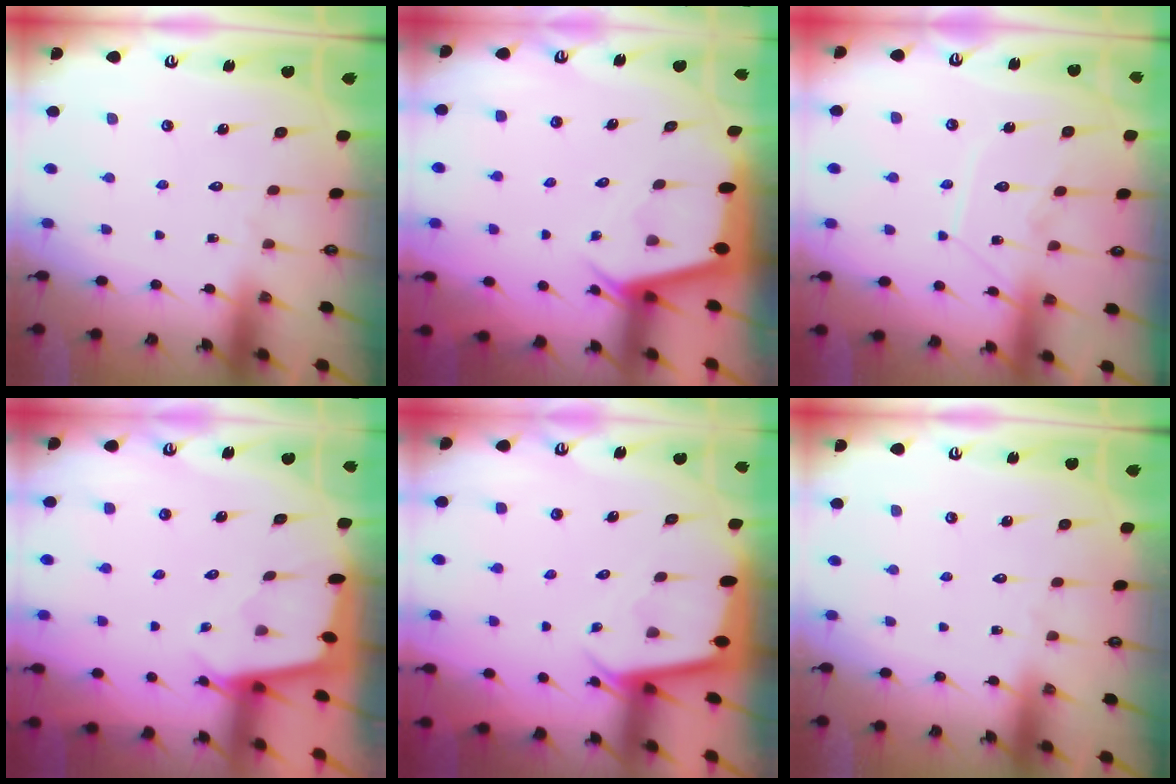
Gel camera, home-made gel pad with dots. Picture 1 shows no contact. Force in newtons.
{"total": 2.4, "press": 2.4, "slide": 0.2}
{"total": 9.8, "press": 9.8, "slide": 0.4}
{"total": 1.8, "press": 1.8, "slide": 0.2}
{"total": 2.3, "press": 2.3, "slide": 0.1}
{"total": 0.0}